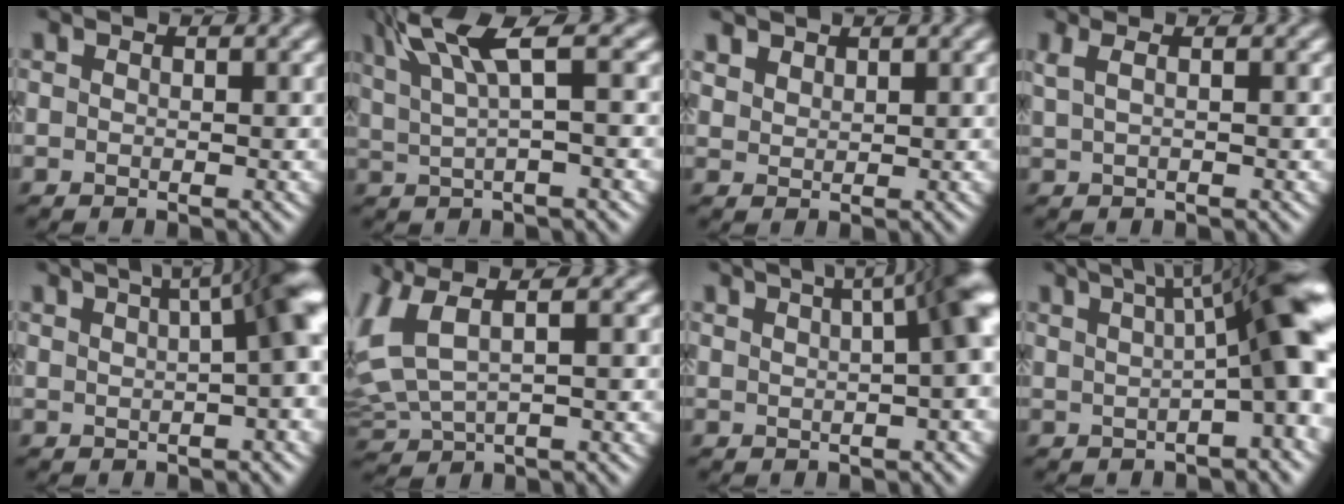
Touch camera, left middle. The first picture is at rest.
{"total": 6.0, "force": [3.1, 1.2, 5.0], "torque": [-0.088, 0.024, 0.062]}
{"total": 1.3, "force": [1.2, 0.3, -0.4], "torque": [0.007, 0.007, 0.029]}
{"total": 2.0, "force": [1.0, 0.7, 1.5], "torque": [-0.025, 0.006, 0.010]}
{"total": 8.6, "force": [1.9, 2.7, 8.0], "torque": [-0.054, 0.037, 0.022]}
{"total": 5.1, "force": [2.0, 2.5, 4.0], "torque": [-0.113, 0.013, 0.040]}
{"total": 9.6, "force": [2.1, 3.9, 8.5], "torque": [-0.050, 0.039, 0.023]}
{"total": 9.7, "force": [1.9, 2.3, 9.2], "torque": [-0.096, 0.033, 0.027]}